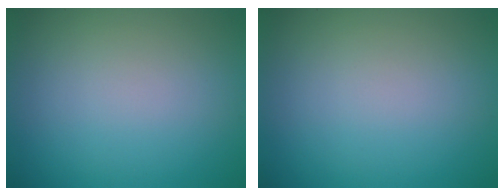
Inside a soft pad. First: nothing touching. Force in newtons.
{"total": 0.0}